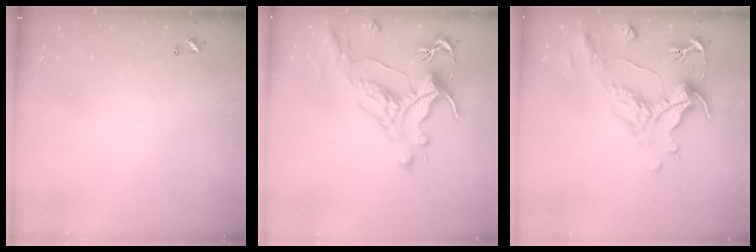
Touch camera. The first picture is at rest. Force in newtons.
{"total": 1.7, "press": 1.2, "slide": 1.1}
{"total": 1.9, "press": 0.8, "slide": 1.8}